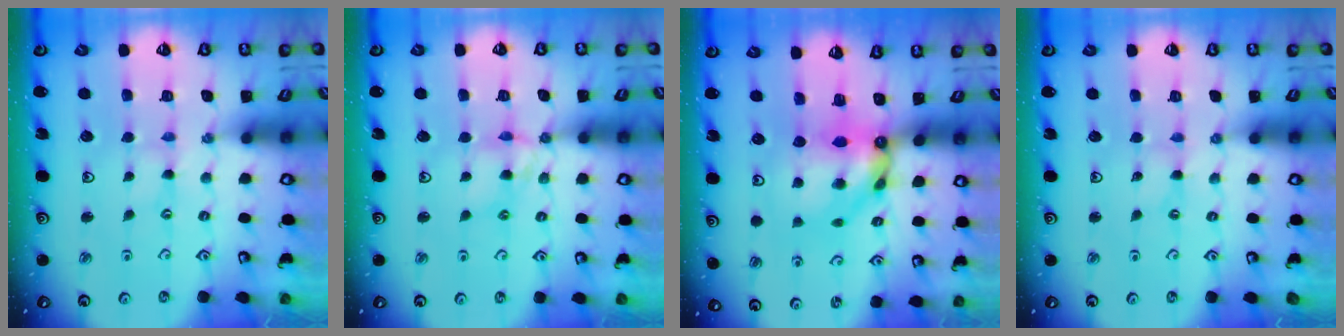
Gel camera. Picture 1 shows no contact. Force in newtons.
{"total": 6.5, "press": 6.5, "slide": 0.7}
{"total": 10.2, "press": 10.2, "slide": 1.2}
{"total": 0.0}